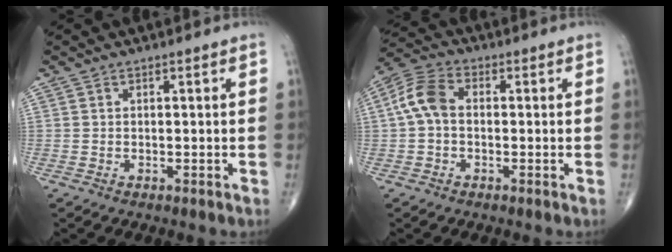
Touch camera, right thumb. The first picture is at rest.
{"total": 7.1, "force": [0.1, 4.7, 5.4], "torque": [-0.111, 0.023, -0.008]}